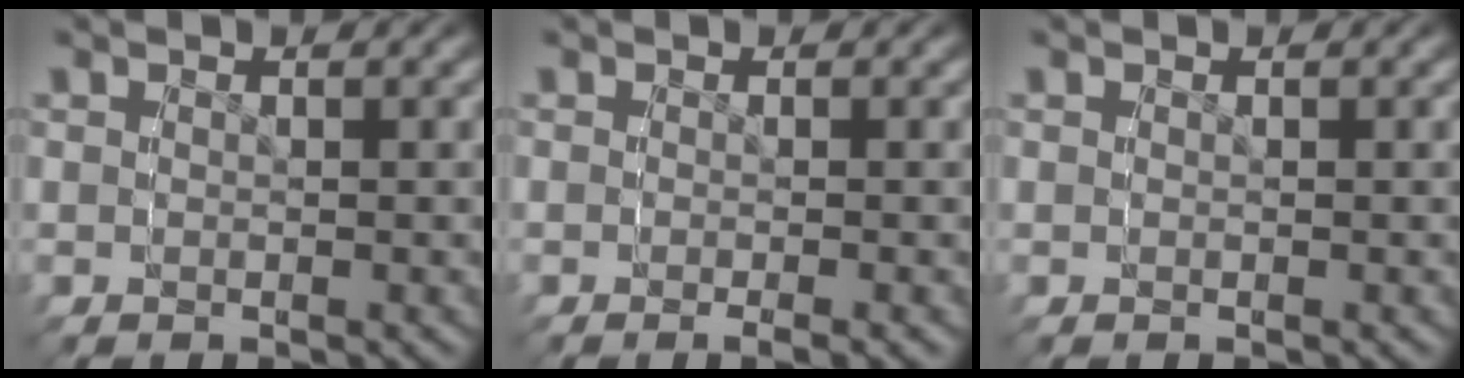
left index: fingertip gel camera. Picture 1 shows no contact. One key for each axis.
{"total": 2.0, "fx": -0.2, "fy": -1.9, "fz": -0.4, "tx": 0.010, "ty": 0.011, "tz": -0.007}
{"total": 0.0}